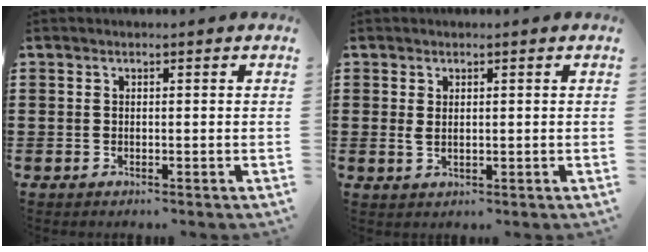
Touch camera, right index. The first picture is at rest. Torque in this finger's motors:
{"motor_torque": [0.21, 1.92, 0.00, 0.00]}